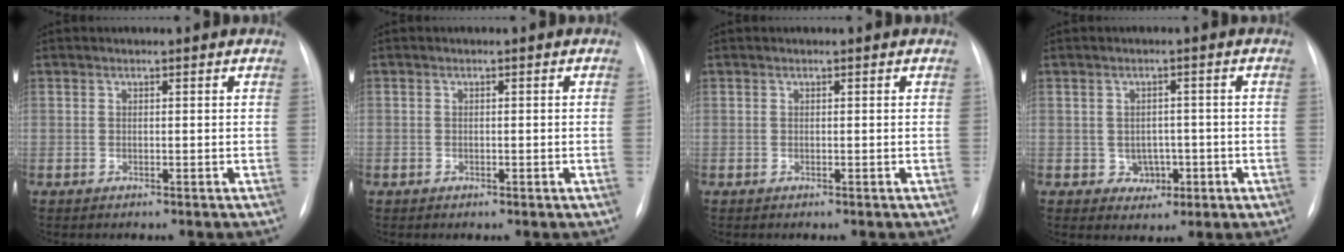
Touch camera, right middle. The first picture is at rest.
{"total": 0.8, "force": [-0.2, 0.2, 0.7], "torque": [-0.024, 0.005, 0.001]}
{"total": 0.0}
{"total": 3.6, "force": [-0.9, 3.0, 1.7], "torque": [-0.022, 0.011, -0.001]}